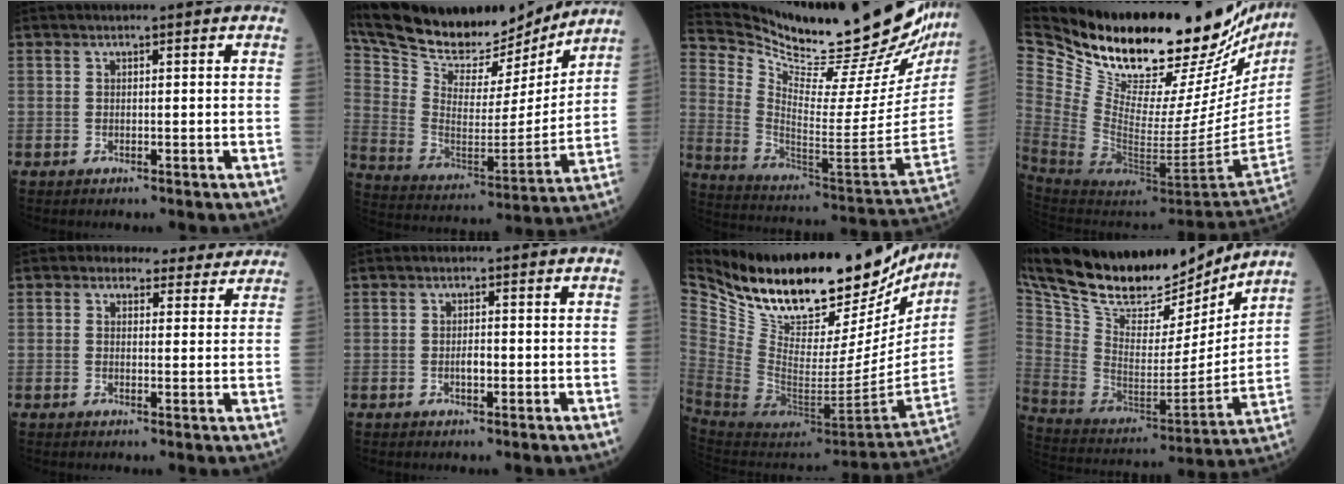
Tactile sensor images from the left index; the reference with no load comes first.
{"total": 24.0, "force": [21.6, 5.8, 8.6], "torque": [-0.170, -0.013, 0.342]}
{"total": 33.1, "force": [30.0, 3.3, 13.5], "torque": [-0.228, -0.123, 0.418]}
{"total": 39.8, "force": [32.6, 10.6, 20.1], "torque": [-0.374, -0.098, 0.483]}
{"total": 6.4, "force": [5.6, 3.0, 0.8], "torque": [0.004, 0.011, 0.056]}
{"total": 1.5, "force": [-0.3, 0.6, 1.3], "torque": [-0.025, 0.001, -0.006]}
{"total": 31.0, "force": [25.5, 11.0, 13.7], "torque": [-0.255, -0.038, 0.391]}
{"total": 29.0, "force": [24.3, 9.1, 12.9], "torque": [-0.278, -0.006, 0.396]}